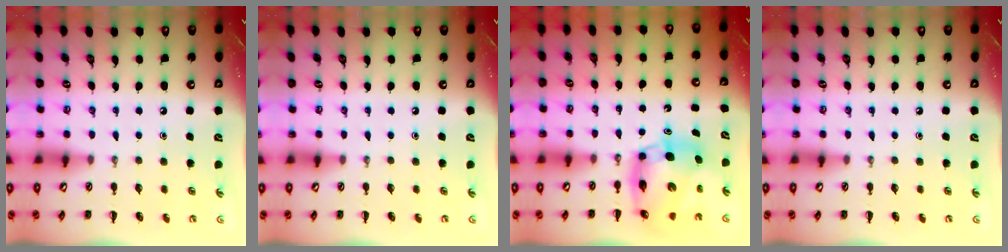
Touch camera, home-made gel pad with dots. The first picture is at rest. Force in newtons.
{"total": 0.0}
{"total": 8.8, "press": 8.5, "slide": 2.4}
{"total": 0.0}